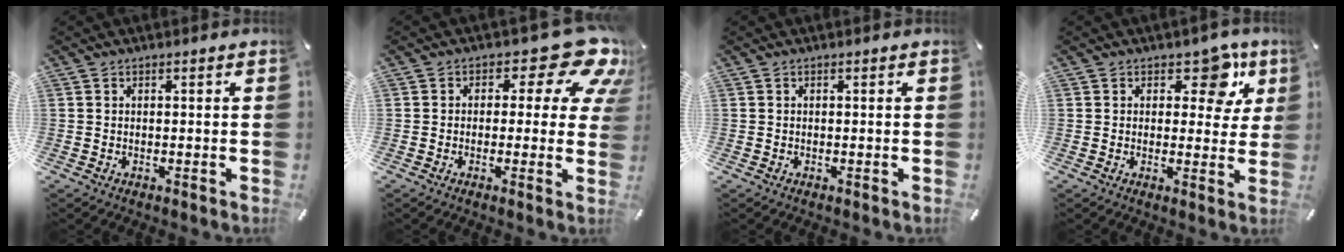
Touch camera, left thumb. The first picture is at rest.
{"total": 13.7, "force": [6.1, 6.4, 10.5], "torque": [-0.132, -0.038, 0.099]}
{"total": 0.0}
{"total": 10.0, "force": [4.8, 5.9, 6.4], "torque": [-0.058, -0.030, 0.076]}